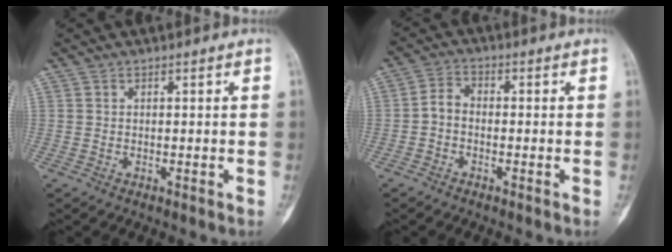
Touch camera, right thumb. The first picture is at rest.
{"total": 2.9, "force": [-1.0, 2.0, 1.8], "torque": [-0.028, 0.016, -0.030]}